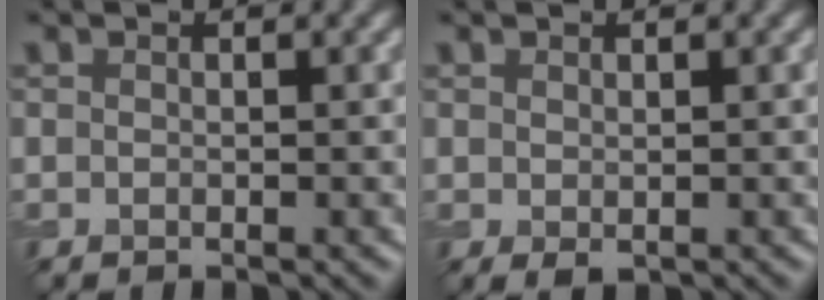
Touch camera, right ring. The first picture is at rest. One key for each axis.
{"total": 0.7, "fx": 0.0, "fy": 0.3, "fz": 0.6, "tx": -0.012, "ty": -0.002, "tz": 0.003}